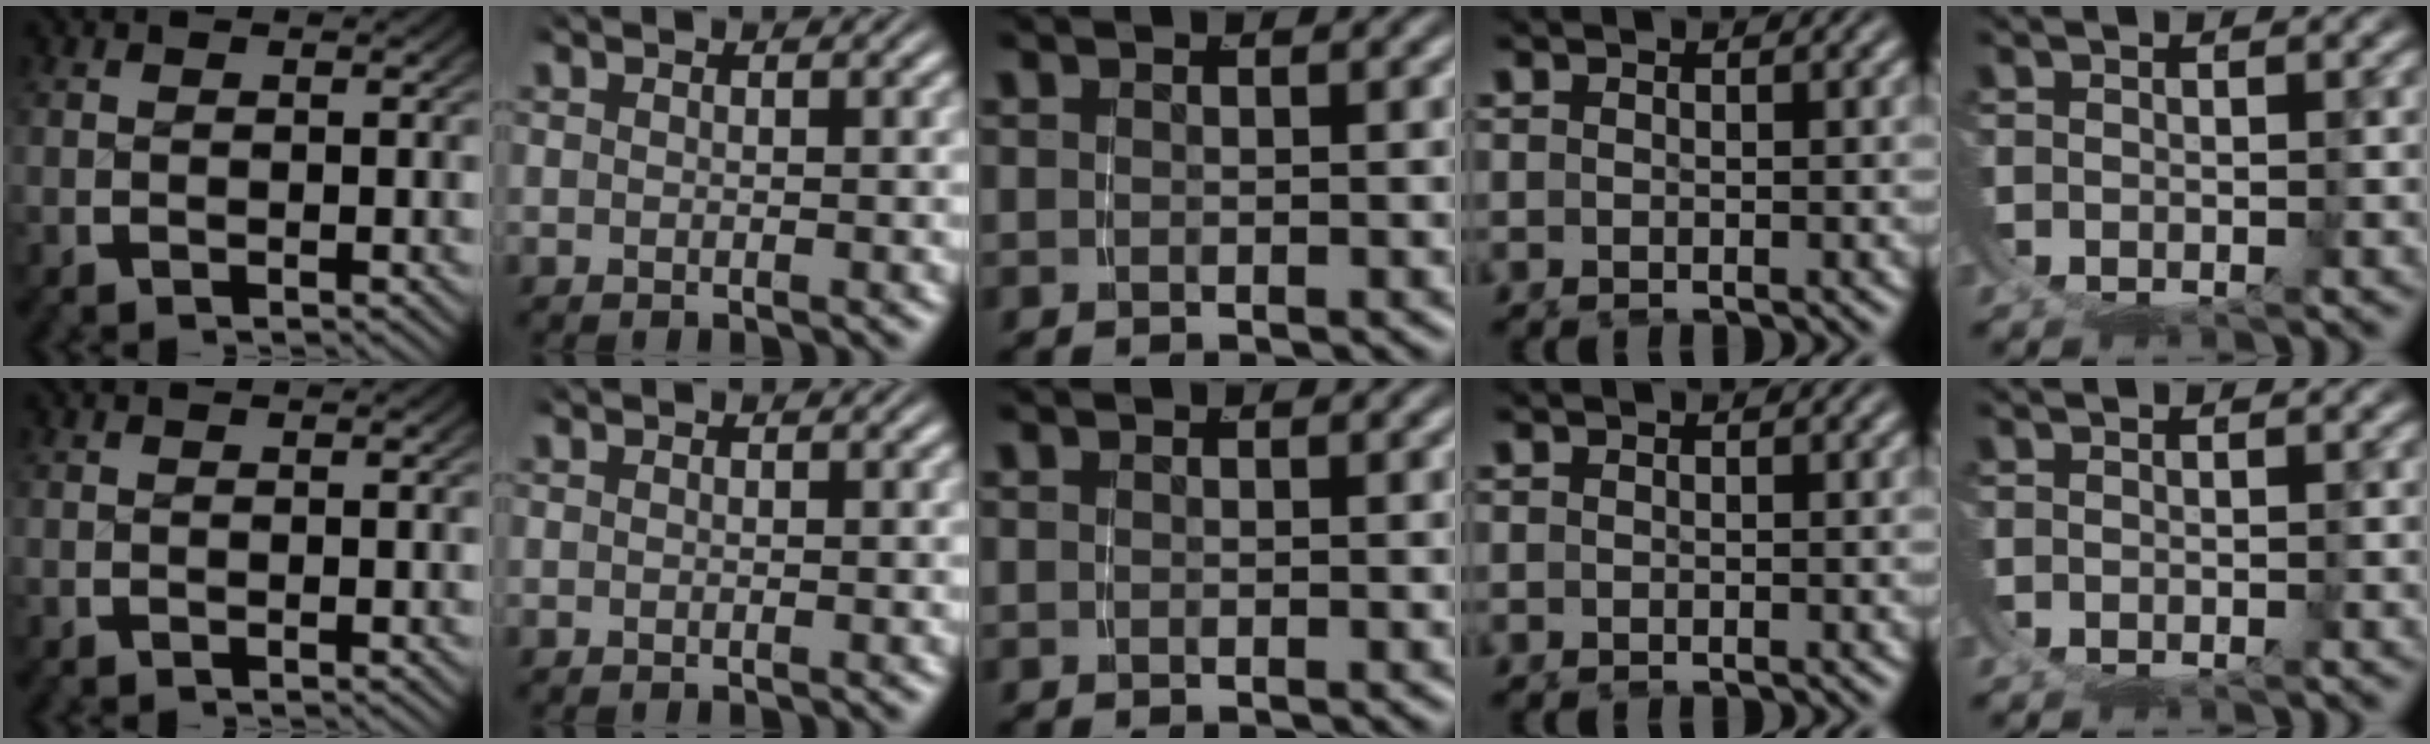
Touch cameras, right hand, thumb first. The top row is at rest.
{}